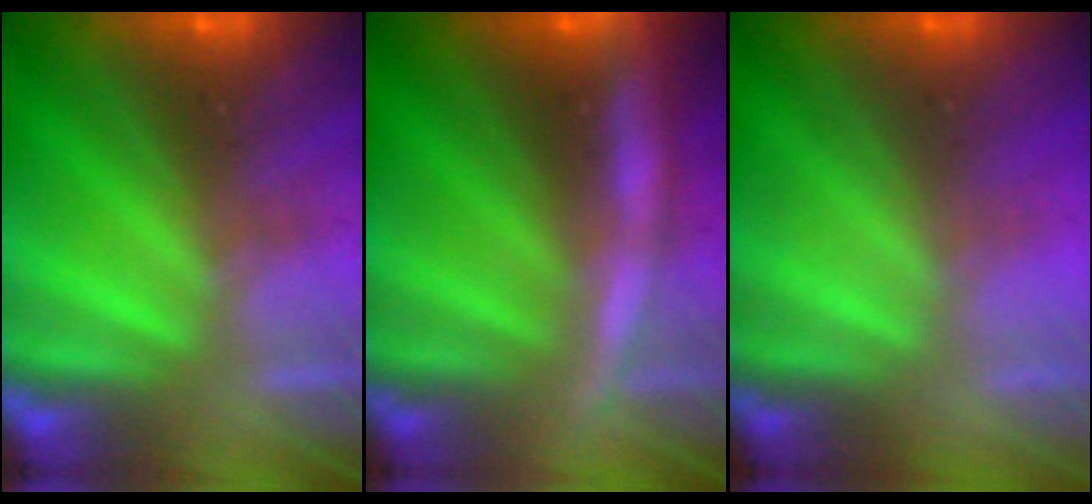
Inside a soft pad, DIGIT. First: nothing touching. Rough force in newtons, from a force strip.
{"total": 8.3}
{"total": 2.0}